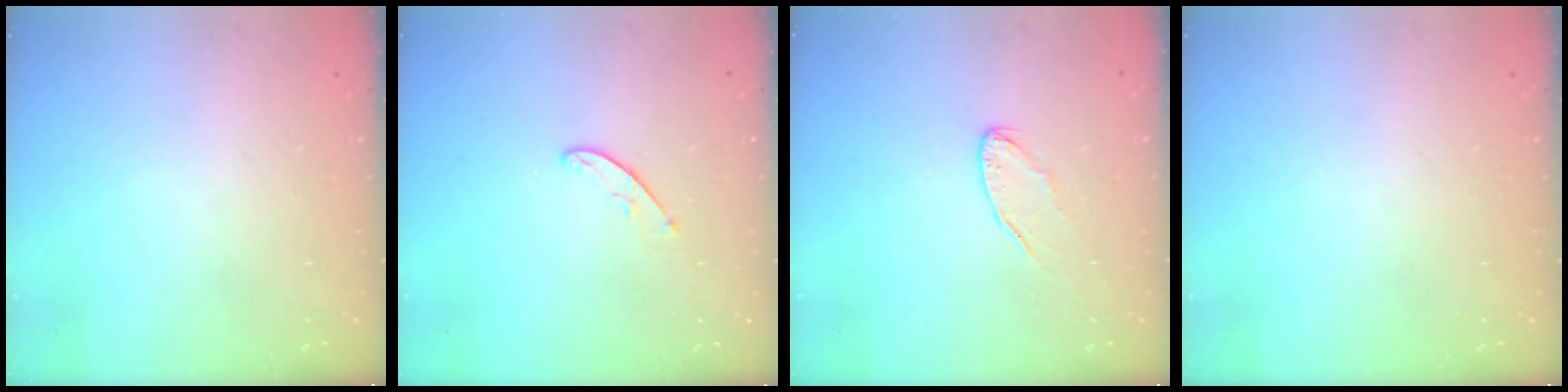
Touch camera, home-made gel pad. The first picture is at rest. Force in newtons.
{"total": 5.1, "press": 5.0, "slide": 0.4}
{"total": 5.4, "press": 5.4, "slide": 0.5}
{"total": 0.0}